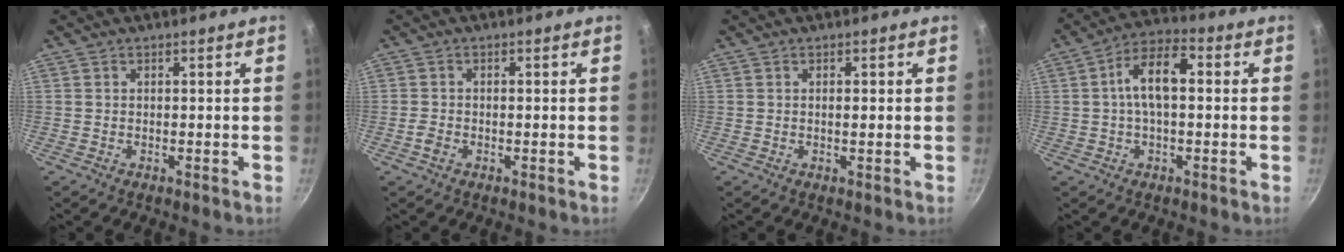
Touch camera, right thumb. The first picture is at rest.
{"total": 1.5, "force": [-0.6, 0.9, 1.1], "torque": [-0.028, 0.006, -0.017]}
{"total": 1.2, "force": [0.2, 0.4, 1.1], "torque": [-0.018, 0.001, 0.002]}
{"total": 11.0, "force": [1.0, 5.7, 9.4], "torque": [-0.151, 0.035, 0.004]}